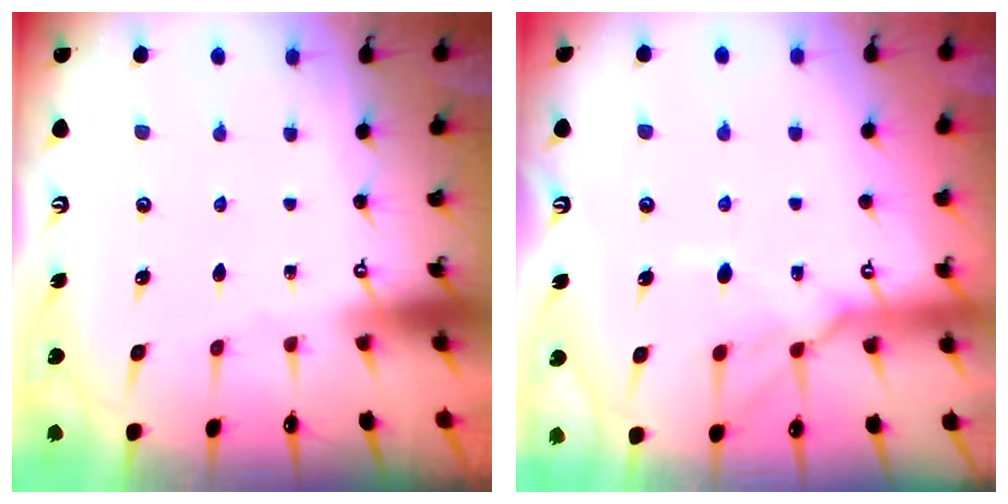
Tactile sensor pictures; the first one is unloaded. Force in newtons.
{"total": 12.2, "press": 12.1, "slide": 1.2}